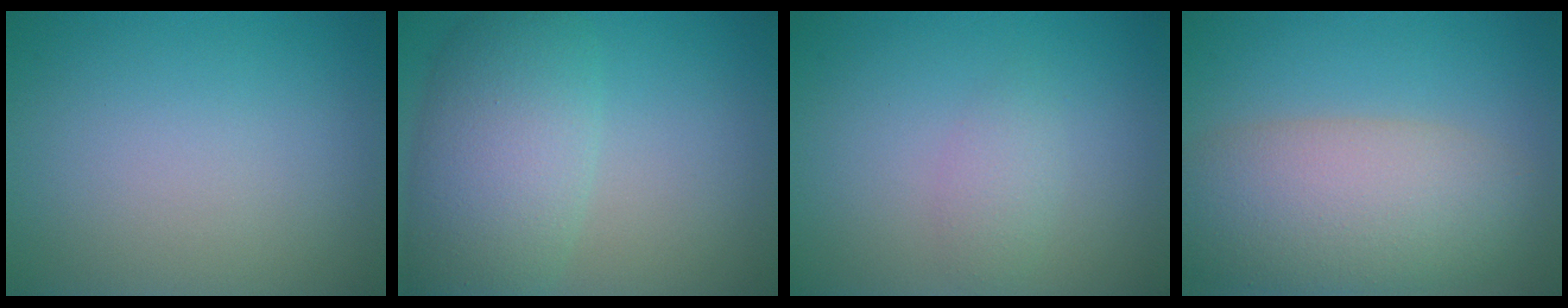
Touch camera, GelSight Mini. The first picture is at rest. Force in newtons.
{"total": 7.2, "press": 7.2, "slide": 0.4}
{"total": 1.5, "press": 1.5, "slide": 0.0}
{"total": 8.4, "press": 8.4, "slide": 0.5}